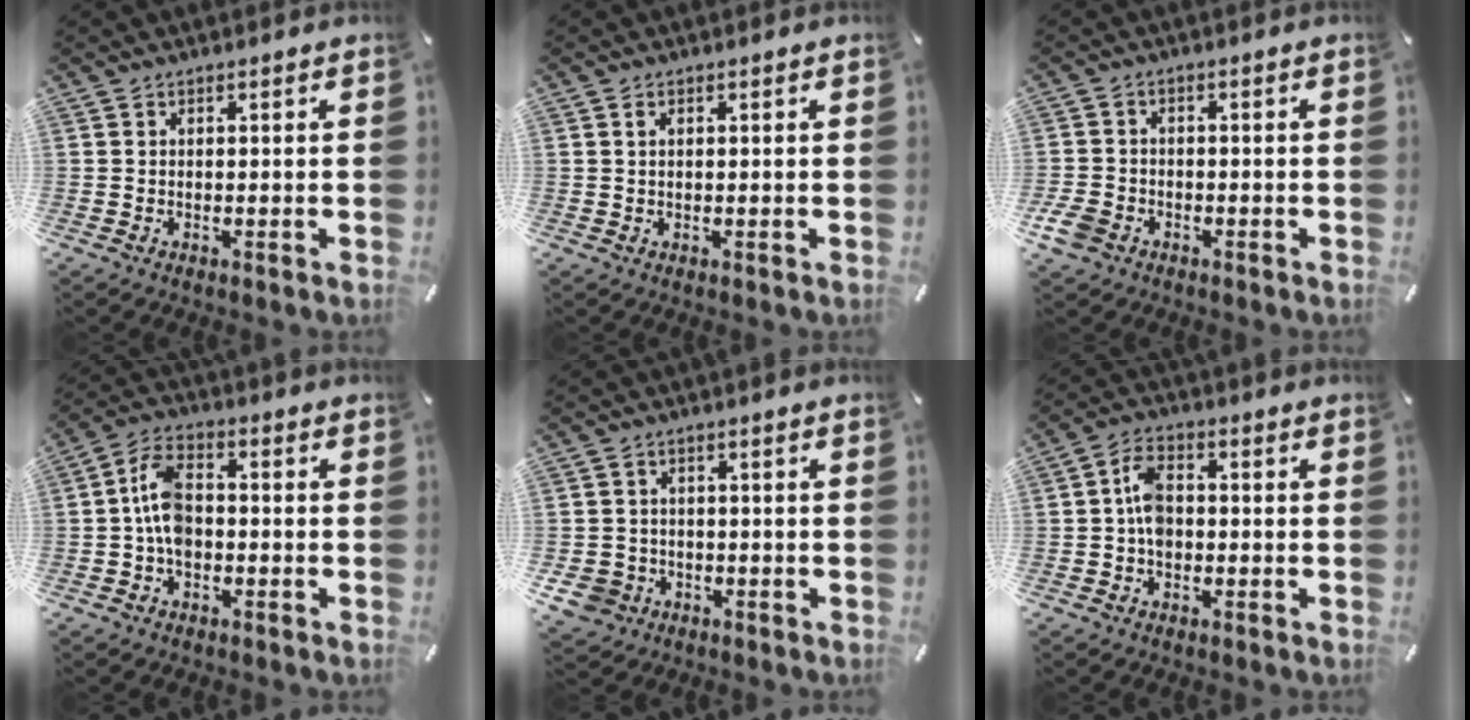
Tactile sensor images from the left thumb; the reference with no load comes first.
{"total": 1.2, "force": [0.4, 0.6, 0.9], "torque": [-0.019, 0.003, 0.006]}
{"total": 4.7, "force": [-2.4, 3.5, 2.1], "torque": [-0.058, 0.007, -0.048]}
{"total": 7.9, "force": [-1.1, 5.1, 6.0], "torque": [-0.130, 0.013, -0.022]}
{"total": 6.2, "force": [-2.4, 5.4, 1.8], "torque": [-0.058, 0.014, -0.044]}
{"total": 5.9, "force": [-0.6, 3.9, 4.3], "torque": [-0.090, 0.010, -0.013]}